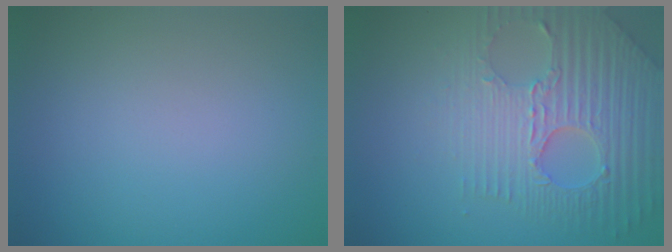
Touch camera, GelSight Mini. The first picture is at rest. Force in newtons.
{"total": 6.6, "press": 5.1, "slide": 4.3}